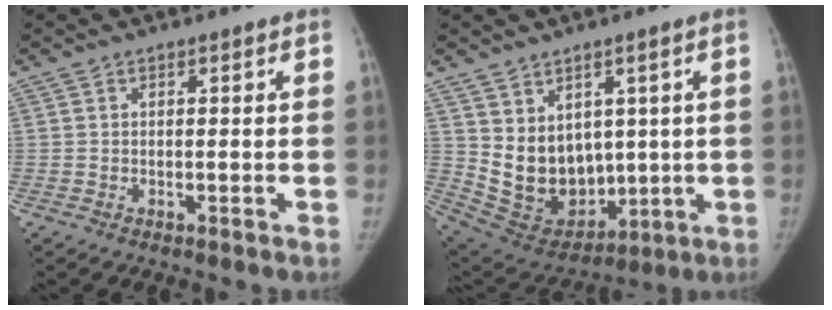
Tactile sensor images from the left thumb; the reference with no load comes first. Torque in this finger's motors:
{"motor_torque": [1.52, 1.54, 0.81, -0.86, 0.32]}